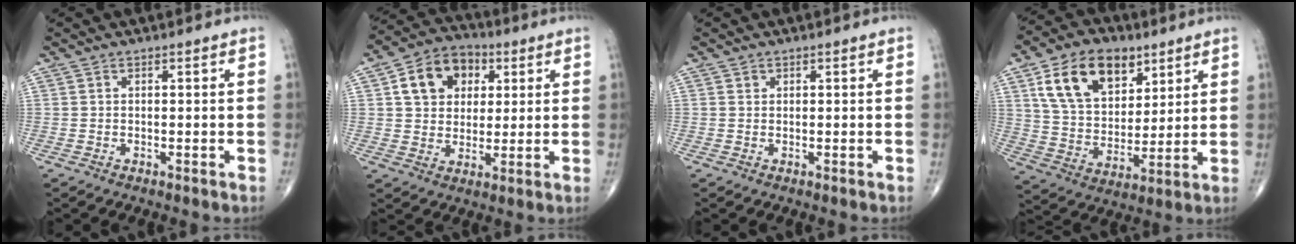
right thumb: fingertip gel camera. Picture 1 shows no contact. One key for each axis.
{"total": 12.0, "fx": 3.7, "fy": 9.3, "fz": 6.7, "tx": -0.079, "ty": 0.000, "tz": 0.056}
{"total": 0.6, "fx": 0.3, "fy": 0.5, "fz": 0.1, "tx": 0.003, "ty": 0.000, "tz": 0.004}
{"total": 17.1, "fx": 8.2, "fy": 11.0, "fz": 10.3, "tx": -0.148, "ty": -0.026, "tz": 0.153}